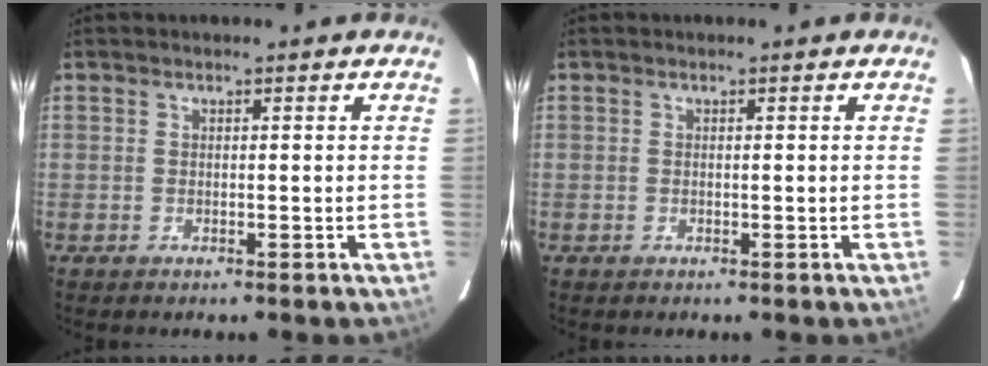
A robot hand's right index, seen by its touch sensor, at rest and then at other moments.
{"total": 0.0}